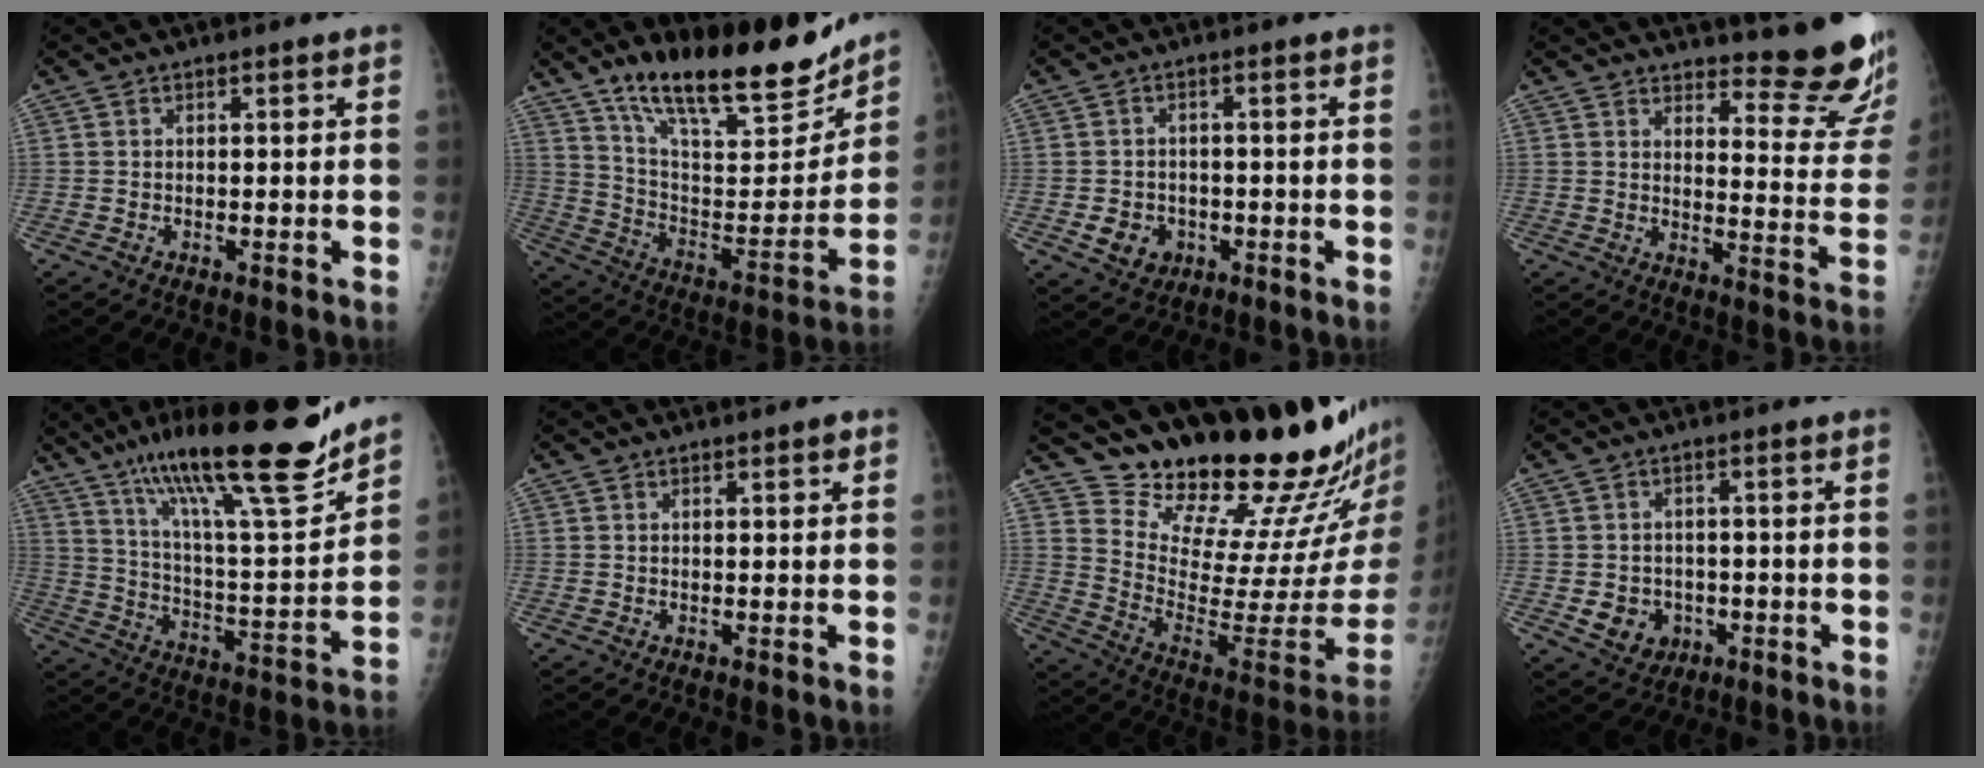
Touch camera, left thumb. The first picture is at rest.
{"total": 24.4, "force": [18.2, 7.7, 14.3], "torque": [-0.185, -0.086, 0.301]}
{"total": 4.9, "force": [-1.5, 4.2, 2.0], "torque": [-0.016, 0.006, -0.015]}
{"total": 15.6, "force": [13.9, 2.6, 6.6], "torque": [-0.052, -0.153, 0.161]}
{"total": 25.3, "force": [18.2, 4.0, 17.1], "torque": [-0.260, -0.072, 0.306]}
{"total": 1.1, "force": [0.7, 0.3, 0.8], "torque": [-0.009, -0.003, 0.010]}
{"total": 26.4, "force": [23.3, 5.0, 11.5], "torque": [-0.135, -0.192, 0.337]}
{"total": 5.6, "force": [-1.4, 4.9, 2.3], "torque": [-0.015, 0.006, -0.011]}